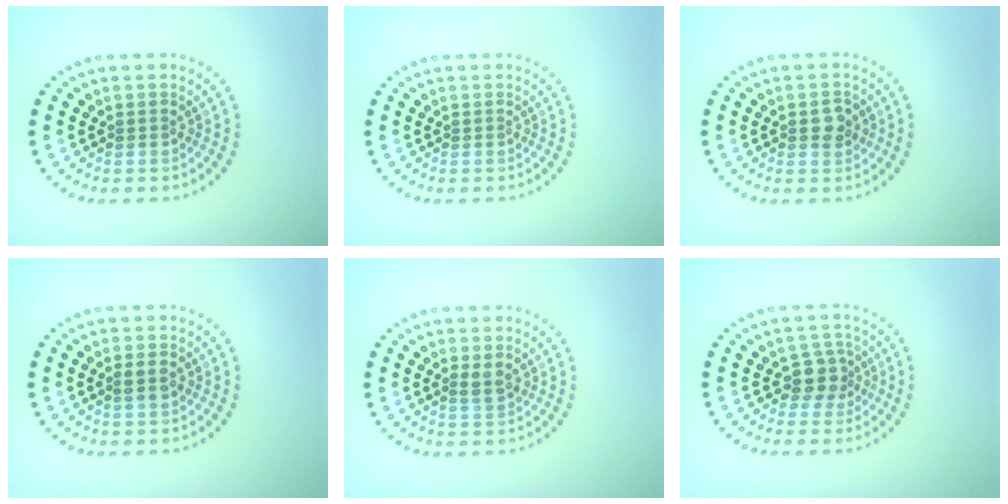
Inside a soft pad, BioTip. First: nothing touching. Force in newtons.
{"total": 0.0}
{"total": 1.9, "press": 1.9, "slide": 0.2}
{"total": 1.6, "press": 1.6, "slide": 0.3}
{"total": 1.4, "press": 1.4, "slide": 0.5}
{"total": 2.6, "press": 2.1, "slide": 1.5}